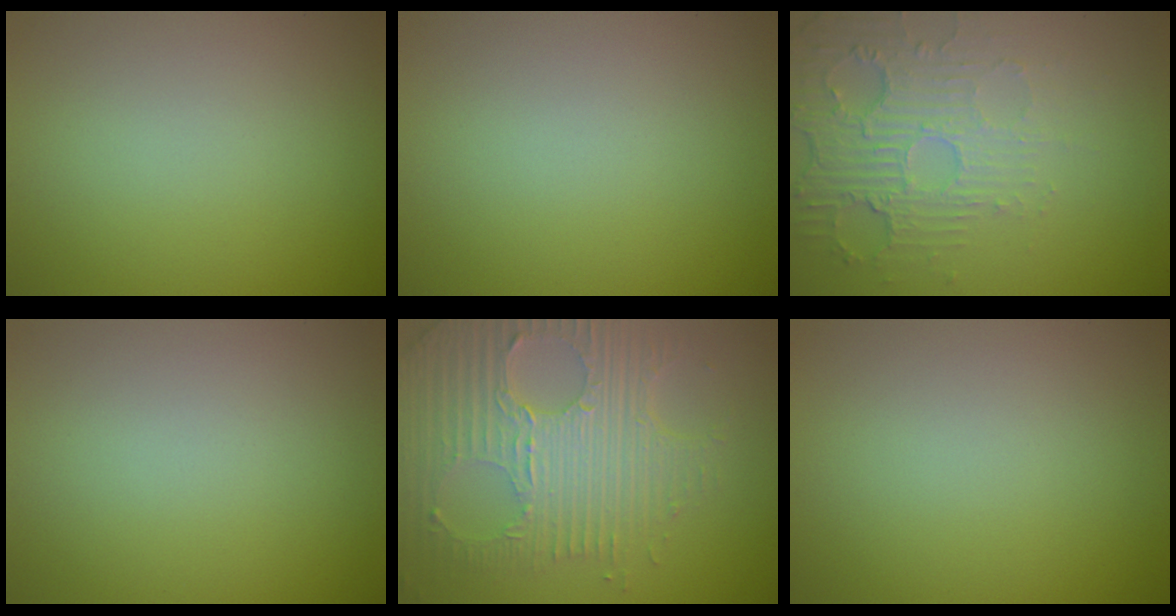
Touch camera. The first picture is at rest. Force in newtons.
{"total": 0.0}
{"total": 6.0, "press": 3.6, "slide": 4.8}
{"total": 0.0}
{"total": 7.6, "press": 5.2, "slide": 5.6}
{"total": 0.0}